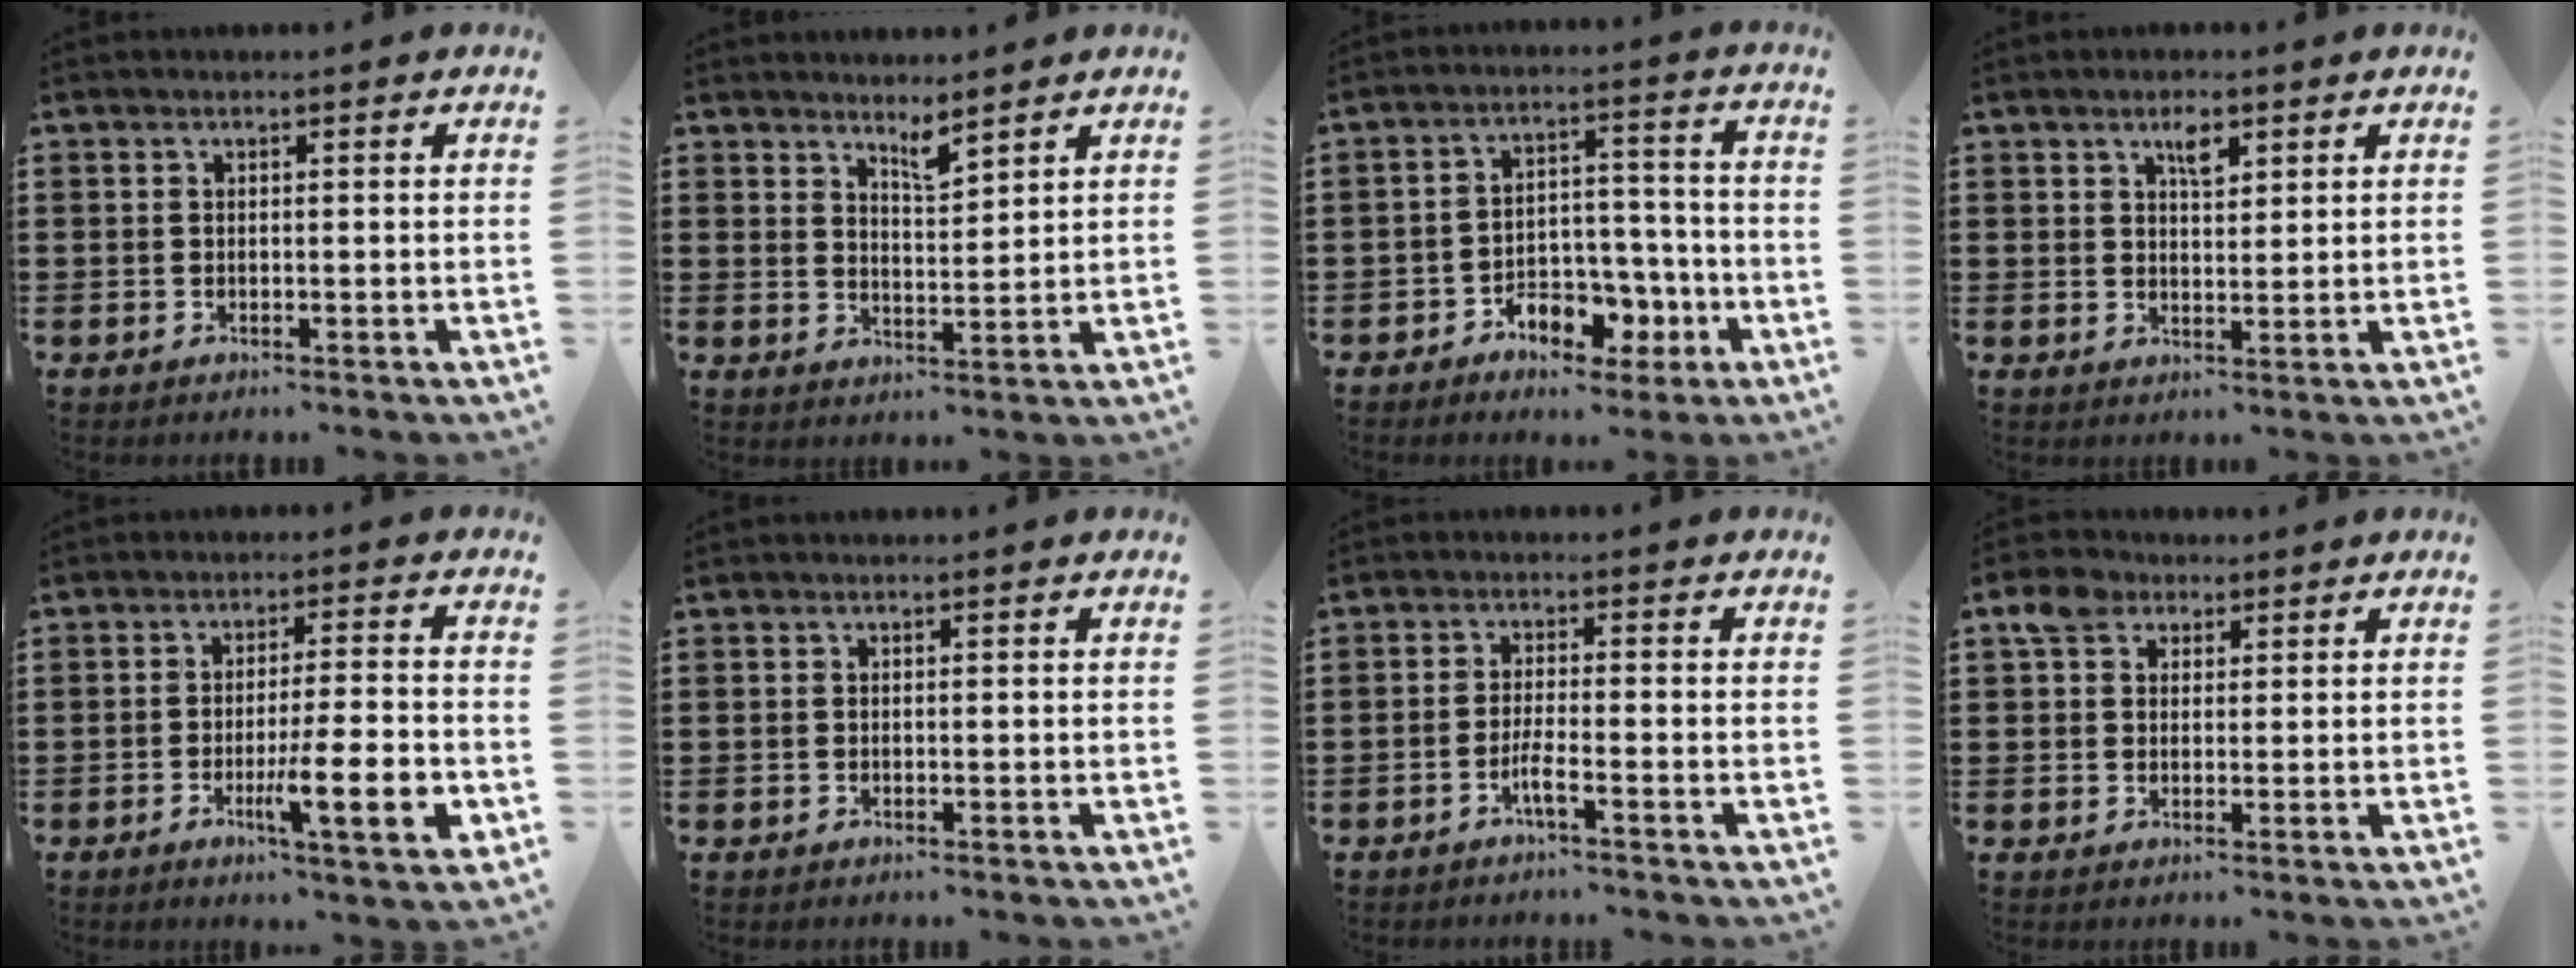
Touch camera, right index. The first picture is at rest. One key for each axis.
{"total": 3.2, "fx": 2.9, "fy": 0.2, "fz": 1.2, "tx": -0.023, "ty": -0.007, "tz": 0.052}
{"total": 7.0, "fx": -3.9, "fy": 4.7, "fz": 3.4, "tx": -0.048, "ty": 0.025, "tz": -0.067}
{"total": 3.2, "fx": 1.9, "fy": 1.2, "fz": 2.2, "tx": -0.033, "ty": 0.000, "tz": 0.029}
{"total": 10.0, "fx": -3.1, "fy": 1.6, "fz": 9.4, "tx": -0.142, "ty": -0.007, "tz": -0.048}
{"total": 0.0}
{"total": 3.1, "fx": -1.8, "fy": 0.1, "fz": 2.5, "tx": -0.051, "ty": -0.002, "tz": -0.036}
{"total": 4.4, "fx": 2.4, "fy": 3.3, "fz": 1.8, "tx": -0.051, "ty": 0.015, "tz": 0.044}